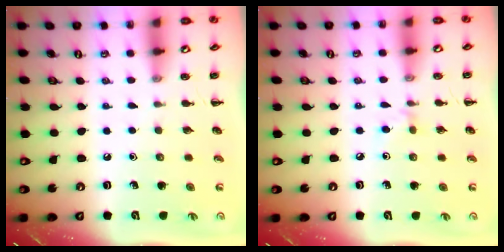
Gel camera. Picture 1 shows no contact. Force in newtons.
{"total": 5.1, "press": 4.8, "slide": 1.7}